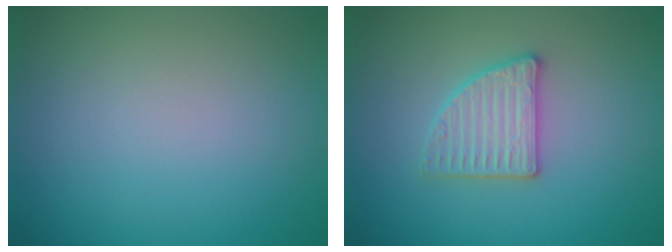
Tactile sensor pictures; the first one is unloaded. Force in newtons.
{"total": 2.8, "press": 2.8, "slide": 0.4}